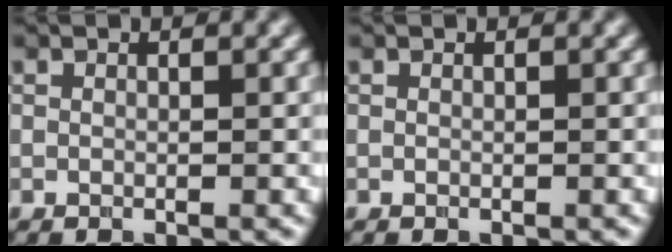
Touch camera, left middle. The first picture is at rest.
{"total": 0.0}